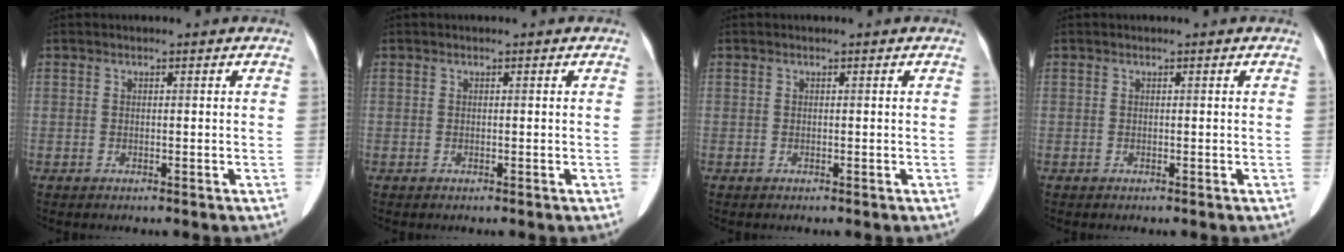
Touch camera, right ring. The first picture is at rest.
{"total": 0.0}
{"total": 0.0}
{"total": 0.0}